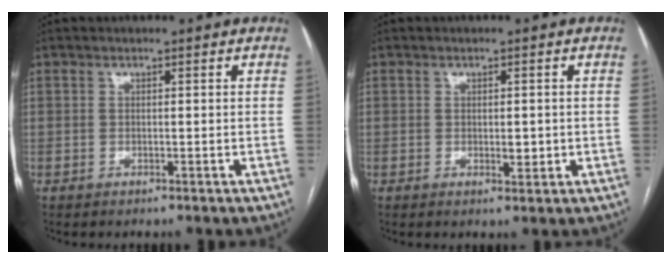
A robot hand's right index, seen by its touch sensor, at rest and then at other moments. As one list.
[{"total": 2.1, "force": [-0.1, 0.9, 1.9], "torque": [-0.028, -0.003, 0.002]}]